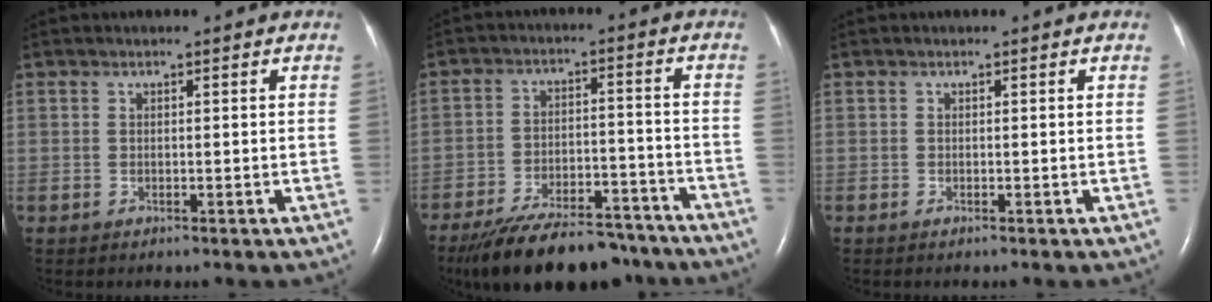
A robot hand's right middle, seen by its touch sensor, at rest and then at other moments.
{"total": 17.7, "force": [-14.8, 5.7, 7.8], "torque": [-0.131, 0.000, -0.223]}
{"total": 0.0}